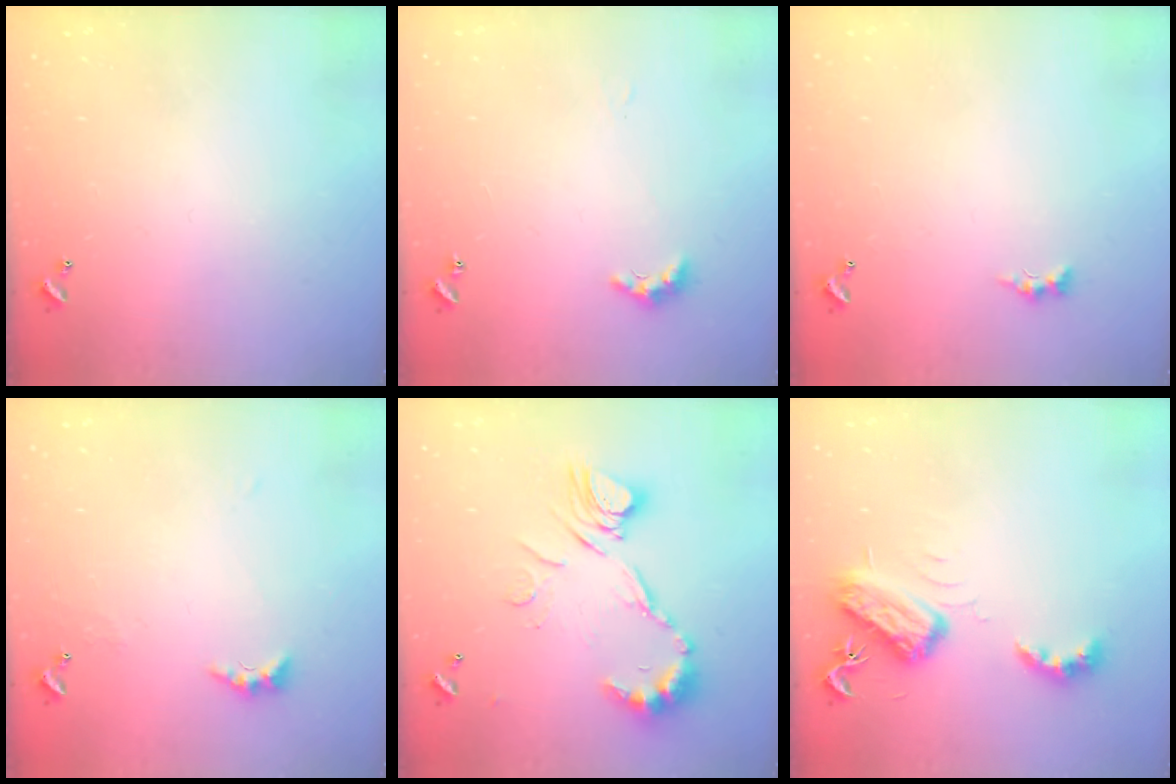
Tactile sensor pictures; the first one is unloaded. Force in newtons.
{"total": 3.1, "press": 3.1, "slide": 0.7}
{"total": 0.0}
{"total": 2.9, "press": 2.8, "slide": 0.7}
{"total": 13.6, "press": 13.6, "slide": 1.2}
{"total": 6.9, "press": 6.9, "slide": 0.1}